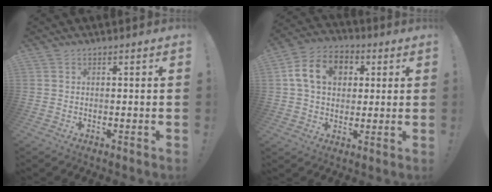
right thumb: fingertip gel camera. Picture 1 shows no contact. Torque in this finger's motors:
{"motor_torque": [1.46, 1.48, 0.33, -0.15, 0.08]}